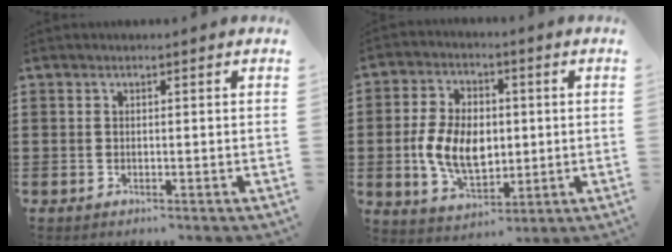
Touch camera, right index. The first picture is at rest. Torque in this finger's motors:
{"motor_torque": [1.39, -0.75, 1.05, 0.21]}